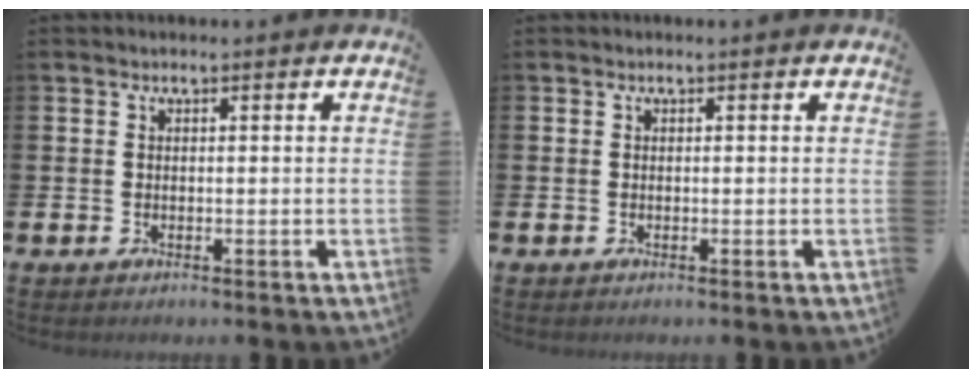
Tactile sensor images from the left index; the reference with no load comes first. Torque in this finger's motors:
{"motor_torque": [0.00, 0.00, 0.00, 0.02]}